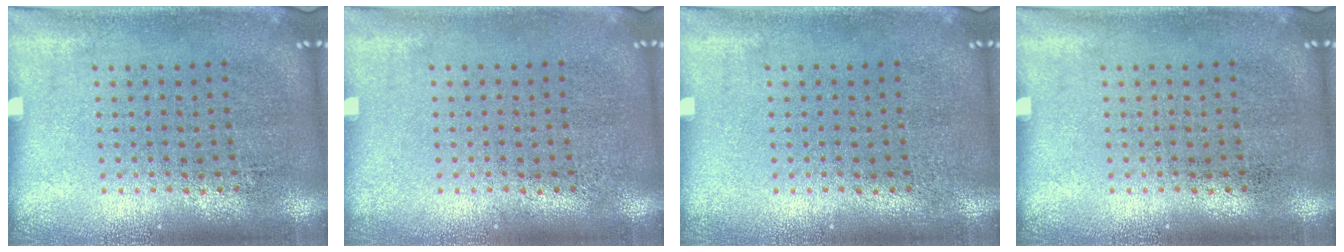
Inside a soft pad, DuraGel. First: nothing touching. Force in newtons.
{"total": 0.0}
{"total": 0.0}
{"total": 0.0}